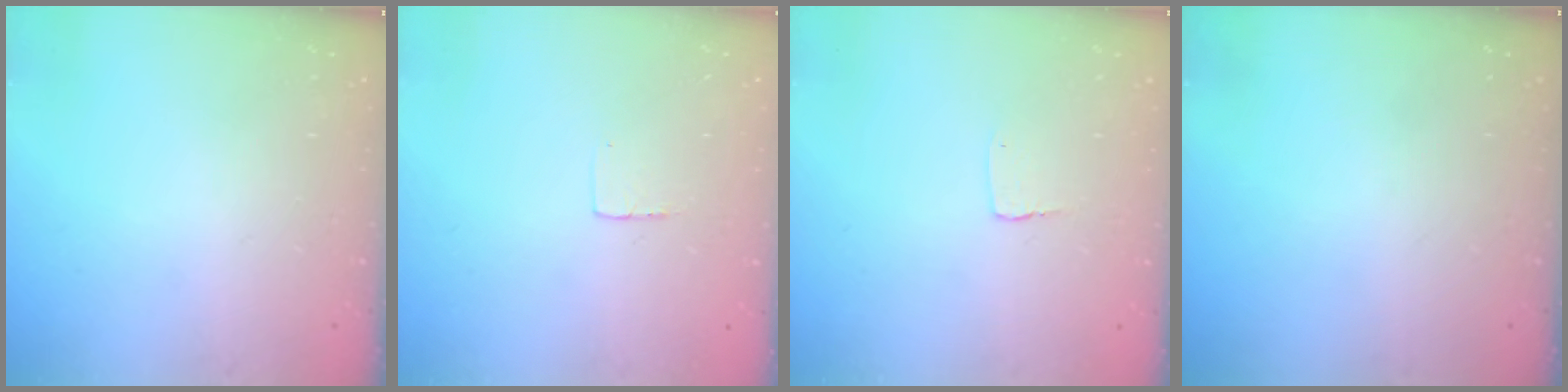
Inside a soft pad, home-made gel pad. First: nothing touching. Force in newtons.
{"total": 3.0, "press": 3.0, "slide": 0.2}
{"total": 2.7, "press": 2.7, "slide": 0.2}
{"total": 0.0}